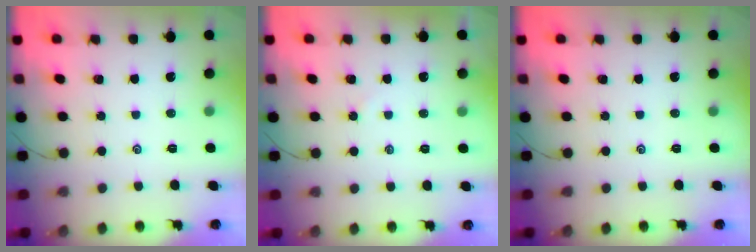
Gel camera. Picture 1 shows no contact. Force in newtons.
{"total": 2.4, "press": 2.4, "slide": 0.3}
{"total": 0.0}